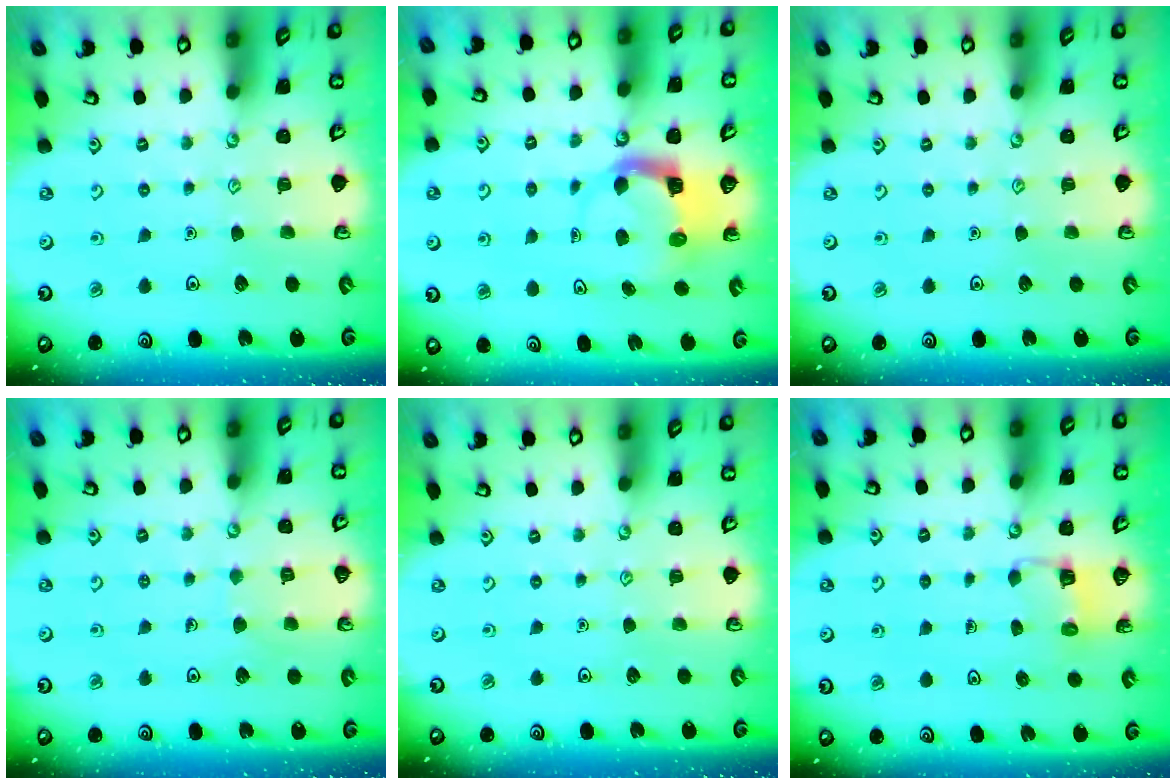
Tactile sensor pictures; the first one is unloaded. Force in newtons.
{"total": 4.0, "press": 4.0, "slide": 0.3}
{"total": 0.0}
{"total": 4.6, "press": 4.6, "slide": 0.3}
{"total": 0.0}
{"total": 3.3, "press": 3.3, "slide": 0.3}